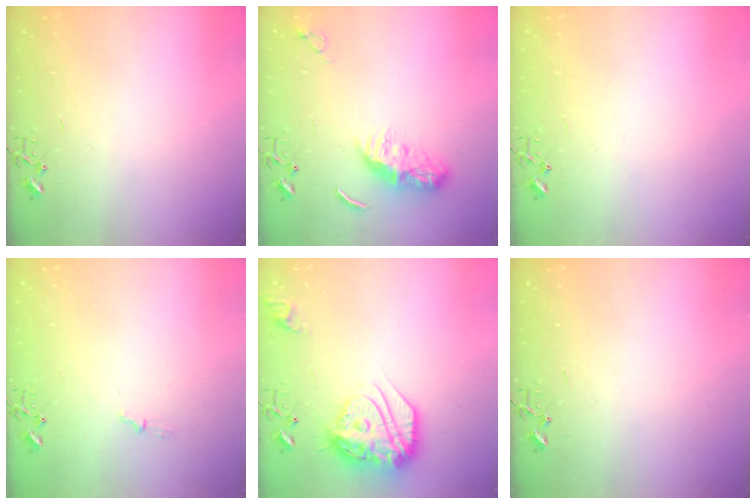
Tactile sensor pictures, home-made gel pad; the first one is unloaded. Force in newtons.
{"total": 9.1, "press": 9.1, "slide": 0.2}
{"total": 0.0}
{"total": 3.8, "press": 3.7, "slide": 0.5}
{"total": 20.9, "press": 20.8, "slide": 1.7}
{"total": 0.0}